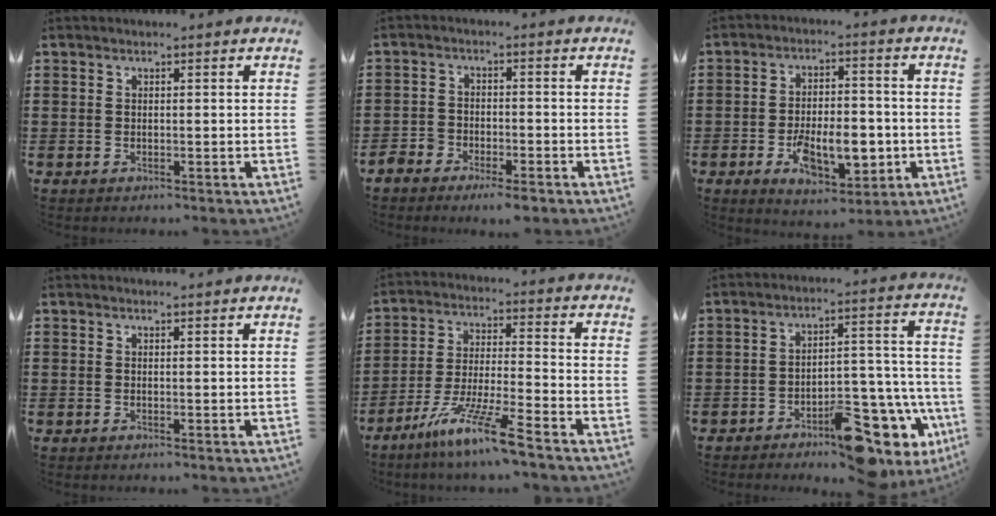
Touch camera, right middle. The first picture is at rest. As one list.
[{"total": 3.7, "force": [-3.3, 1.1, 1.0], "torque": [-0.032, 0.005, -0.072]}, {"total": 9.0, "force": [-3.2, 4.8, 6.9], "torque": [-0.115, -0.001, -0.059]}, {"total": 0.8, "force": [0.8, -0.1, 0.0], "torque": [-0.002, -0.004, 0.015]}, {"total": 10.0, "force": [-7.7, -0.2, 6.4], "torque": [-0.131, -0.009, -0.151]}, {"total": 11.1, "force": [-8.1, 4.0, 6.5], "torque": [-0.067, 0.032, -0.144]}]